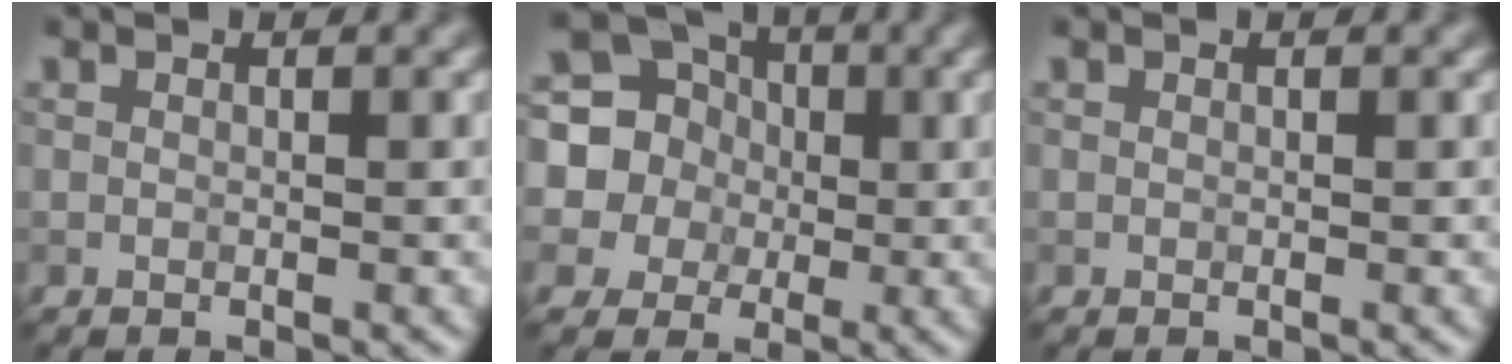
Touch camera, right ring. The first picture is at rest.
{"total": 13.3, "force": [2.3, 12.4, 4.2], "torque": [-0.129, 0.031, 0.015]}
{"total": 0.0}